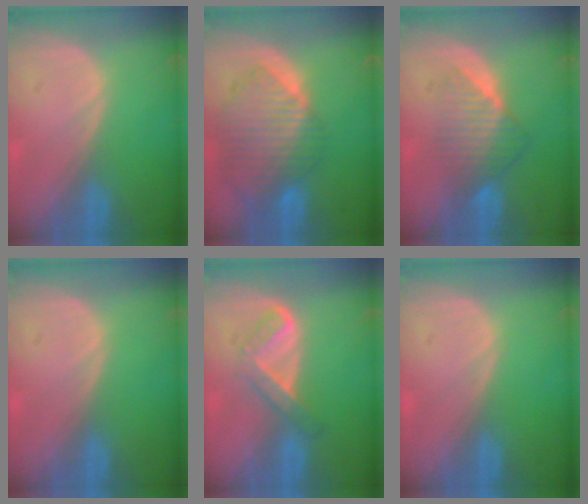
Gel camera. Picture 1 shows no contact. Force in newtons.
{"total": 10.3, "press": 9.0, "slide": 5.1}
{"total": 6.9, "press": 6.5, "slide": 2.5}
{"total": 0.0}
{"total": 5.4, "press": 4.5, "slide": 3.1}
{"total": 0.0}